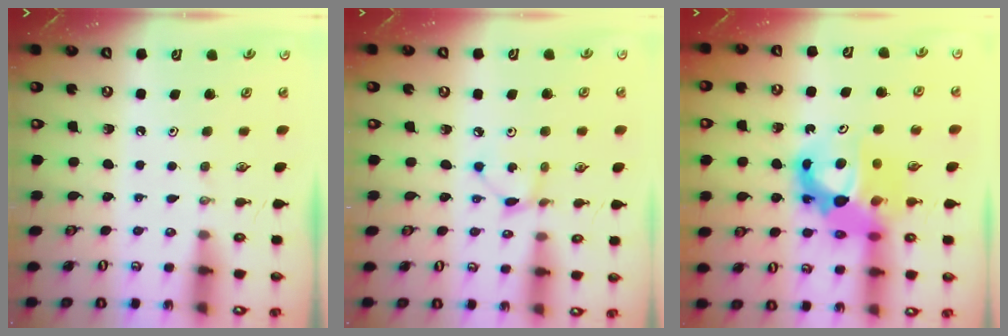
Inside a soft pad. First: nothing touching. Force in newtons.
{"total": 2.6, "press": 2.6, "slide": 0.0}
{"total": 14.4, "press": 14.4, "slide": 1.4}